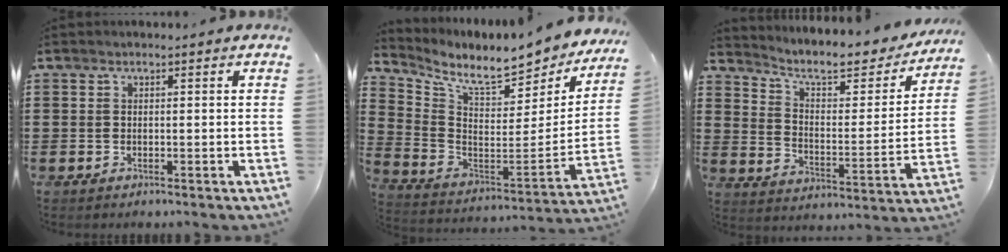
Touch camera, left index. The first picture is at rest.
{"total": 8.6, "force": [7.6, 1.2, 3.9], "torque": [-0.105, -0.068, 0.123]}
{"total": 7.1, "force": [5.9, 1.5, 3.7], "torque": [-0.090, -0.040, 0.094]}